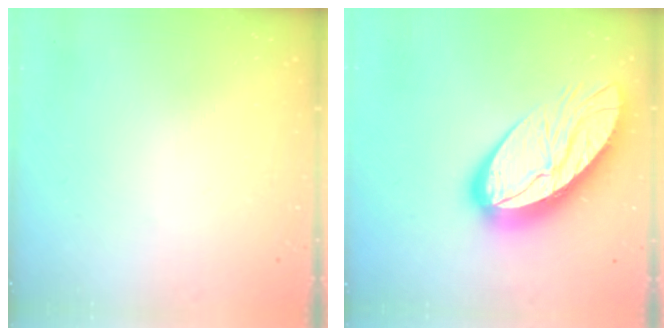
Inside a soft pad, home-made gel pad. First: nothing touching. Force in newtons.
{"total": 20.9, "press": 20.8, "slide": 2.2}